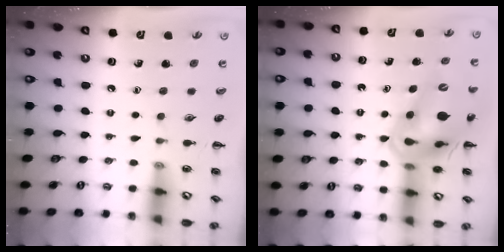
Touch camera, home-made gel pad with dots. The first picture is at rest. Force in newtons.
{"total": 16.9, "press": 16.1, "slide": 5.1}